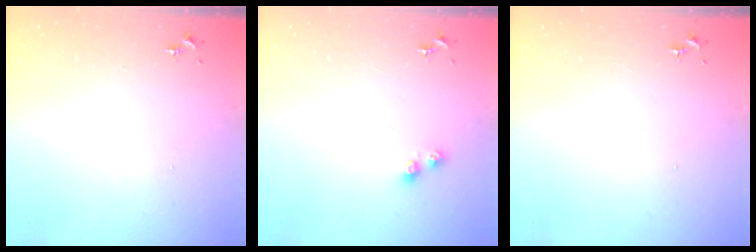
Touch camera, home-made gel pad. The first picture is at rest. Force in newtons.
{"total": 5.1, "press": 5.1, "slide": 0.5}
{"total": 0.0}